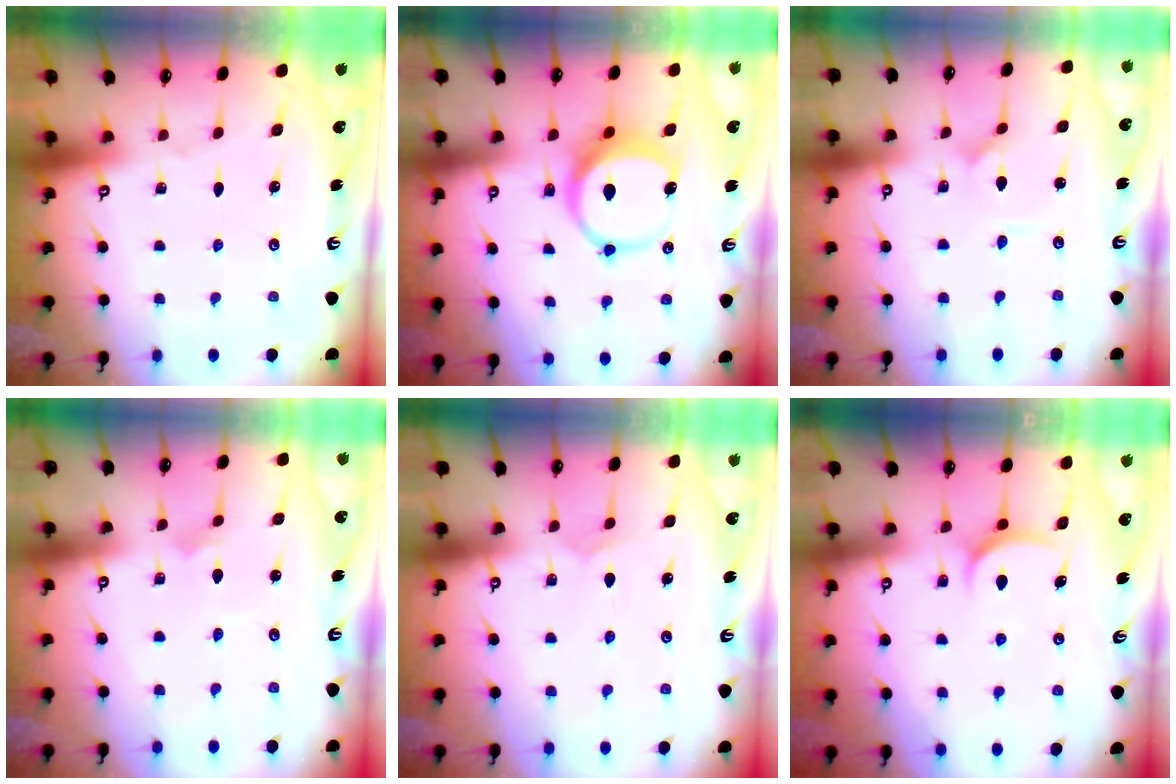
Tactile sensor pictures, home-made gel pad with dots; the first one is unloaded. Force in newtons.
{"total": 8.8, "press": 8.7, "slide": 1.2}
{"total": 2.3, "press": 2.3, "slide": 0.2}
{"total": 1.9, "press": 1.9, "slide": 0.1}
{"total": 3.9, "press": 3.9, "slide": 0.4}
{"total": 6.1, "press": 6.1, "slide": 0.2}